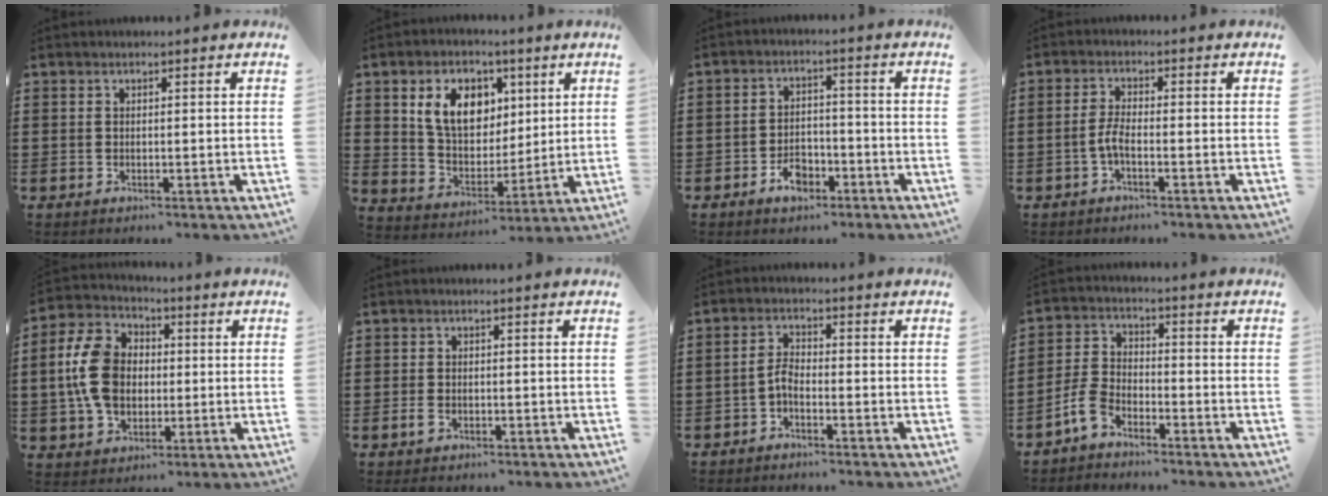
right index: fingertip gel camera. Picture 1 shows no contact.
{"total": 9.2, "force": [3.6, 6.6, 5.4], "torque": [-0.120, 0.016, 0.065]}
{"total": 4.5, "force": [-2.9, 2.7, 2.1], "torque": [-0.027, 0.007, -0.055]}
{"total": 3.1, "force": [-1.3, 0.7, 2.7], "torque": [-0.071, -0.005, -0.030]}
{"total": 11.2, "force": [-0.1, 8.5, 7.3], "torque": [-0.180, 0.013, -0.007]}
{"total": 1.7, "force": [-0.9, 1.0, 0.9], "torque": [-0.028, -0.005, -0.020]}
{"total": 2.8, "force": [-1.7, 1.0, 2.0], "torque": [-0.048, 0.005, -0.037]}
{"total": 5.1, "force": [-3.7, 2.2, 2.6], "torque": [-0.074, 0.004, -0.079]}